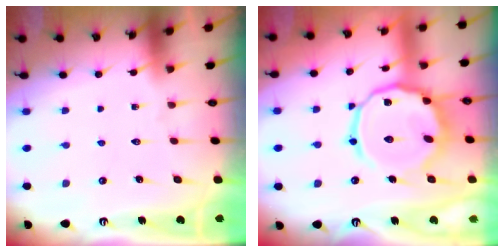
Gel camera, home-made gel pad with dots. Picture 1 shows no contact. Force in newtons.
{"total": 15.9, "press": 15.9, "slide": 1.3}